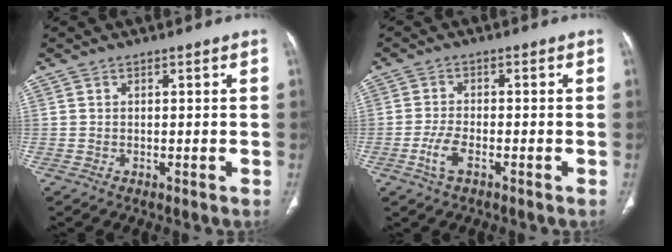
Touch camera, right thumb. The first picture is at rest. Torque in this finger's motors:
{"motor_torque": [0.09, -0.22, 0.54, -0.33, 0.24]}